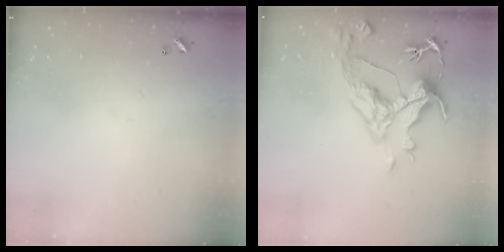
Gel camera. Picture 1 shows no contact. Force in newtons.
{"total": 7.1, "press": 6.9, "slide": 1.4}